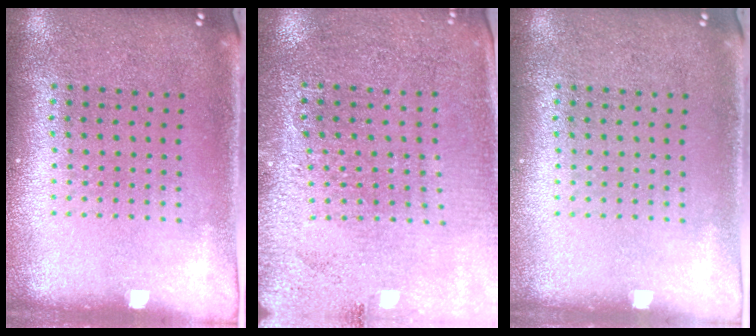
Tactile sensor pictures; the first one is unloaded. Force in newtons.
{"total": 2.8, "press": 2.8, "slide": 0.3}
{"total": 0.0}